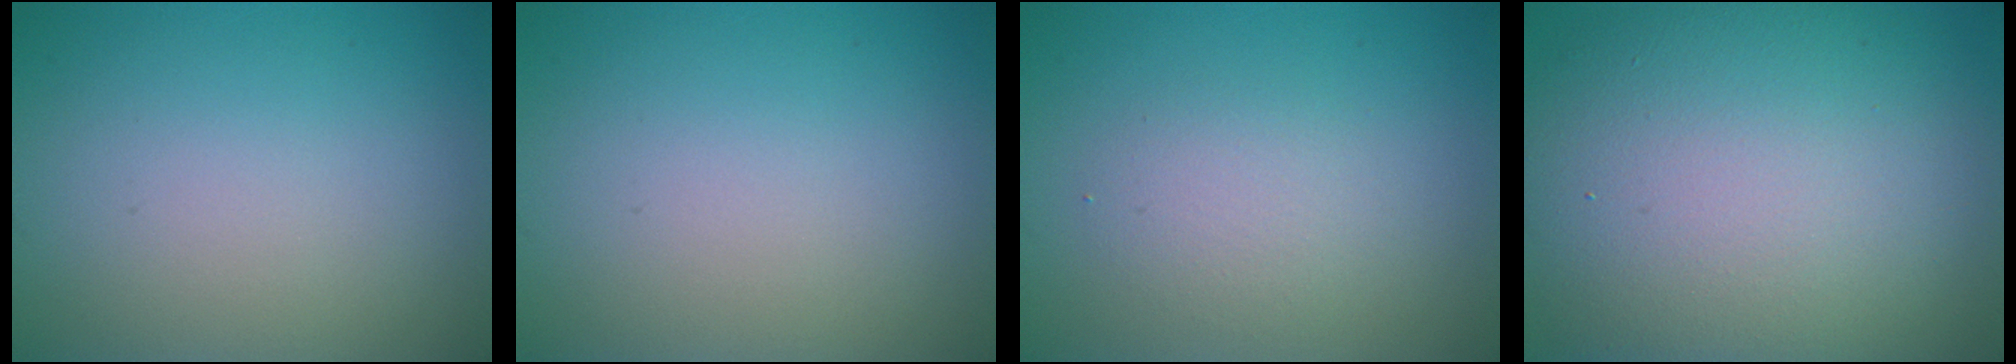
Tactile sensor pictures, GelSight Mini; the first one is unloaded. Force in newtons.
{"total": 0.0}
{"total": 2.2, "press": 2.2, "slide": 0.1}
{"total": 14.9, "press": 14.9, "slide": 1.1}